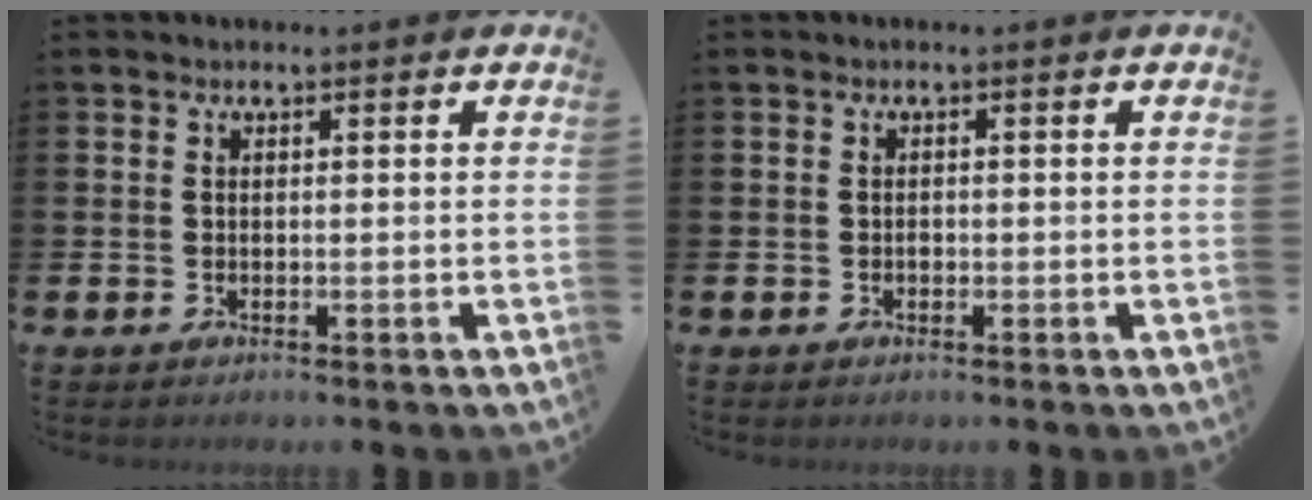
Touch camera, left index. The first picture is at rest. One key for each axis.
{"total": 0.6, "fx": -0.2, "fy": 0.4, "fz": 0.3, "tx": -0.004, "ty": 0.002, "tz": -0.005}